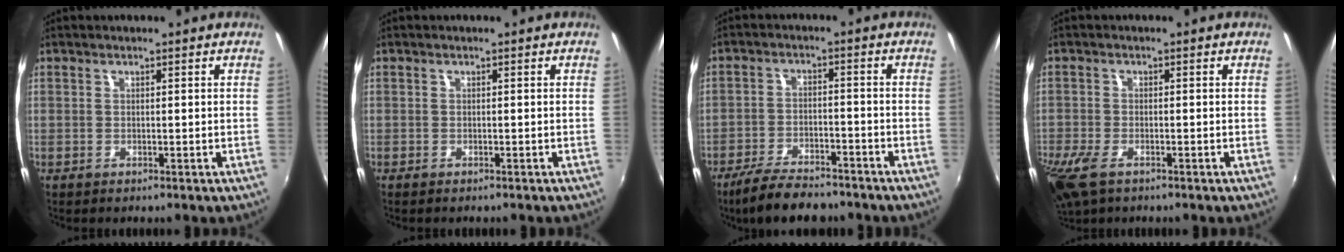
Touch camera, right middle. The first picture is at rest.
{"total": 0.8, "force": [-0.7, 0.2, 0.4], "torque": [-0.008, -0.004, -0.012]}
{"total": 11.0, "force": [-9.0, 3.4, 5.2], "torque": [-0.118, -0.015, -0.149]}
{"total": 7.4, "force": [-4.6, 3.2, 4.8], "torque": [-0.123, -0.028, -0.089]}